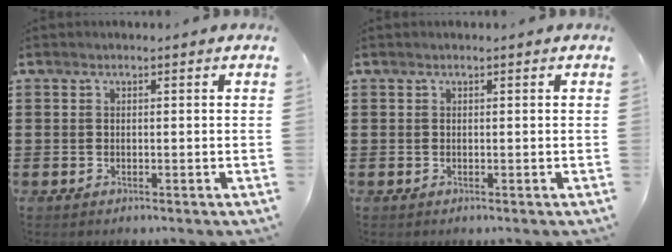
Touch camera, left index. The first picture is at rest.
{"total": 0.0}